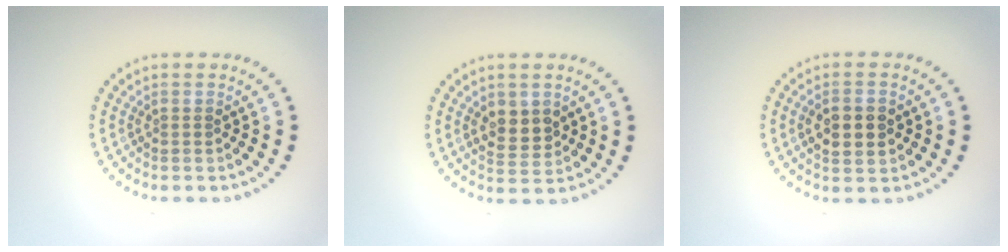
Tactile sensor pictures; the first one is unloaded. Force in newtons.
{"total": 2.6, "press": 2.5, "slide": 0.7}
{"total": 3.7, "press": 3.7, "slide": 0.3}